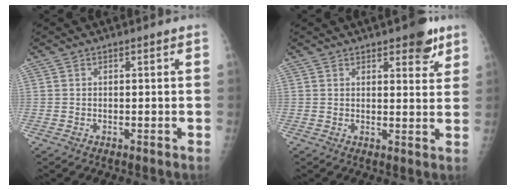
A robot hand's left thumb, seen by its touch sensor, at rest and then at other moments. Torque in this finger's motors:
{"motor_torque": [0.87, 0.64, 0.72, -0.27, 0.10]}